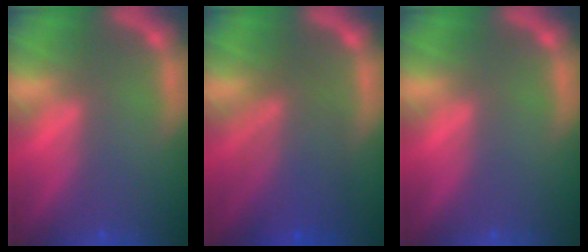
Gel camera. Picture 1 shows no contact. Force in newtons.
{"total": 6.5}
{"total": 0.0}